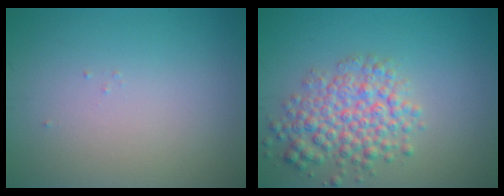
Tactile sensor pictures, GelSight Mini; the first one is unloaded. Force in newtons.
{"total": 4.9, "press": 4.9, "slide": 0.2}